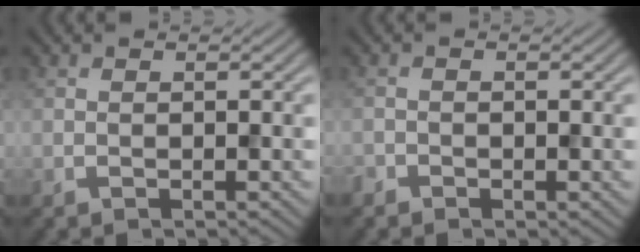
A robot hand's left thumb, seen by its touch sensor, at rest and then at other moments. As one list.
[{"total": 1.0, "force": [-0.7, 0.7, 0.2], "torque": [-0.003, -0.002, -0.017]}]